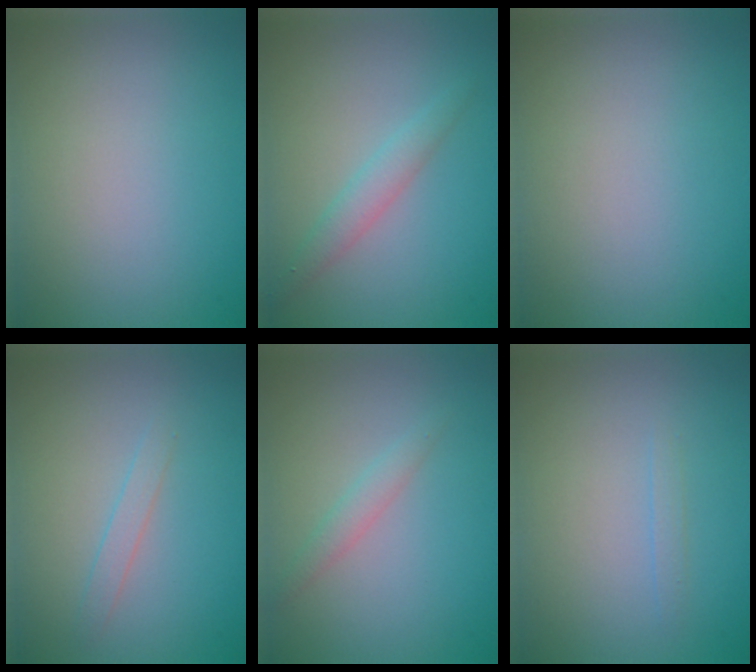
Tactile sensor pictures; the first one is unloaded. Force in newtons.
{"total": 1.9, "press": 1.9, "slide": 0.1}
{"total": 0.0}
{"total": 1.1, "press": 1.1, "slide": 0.1}
{"total": 1.4, "press": 1.4, "slide": 0.1}
{"total": 0.6, "press": 0.6, "slide": 0.0}